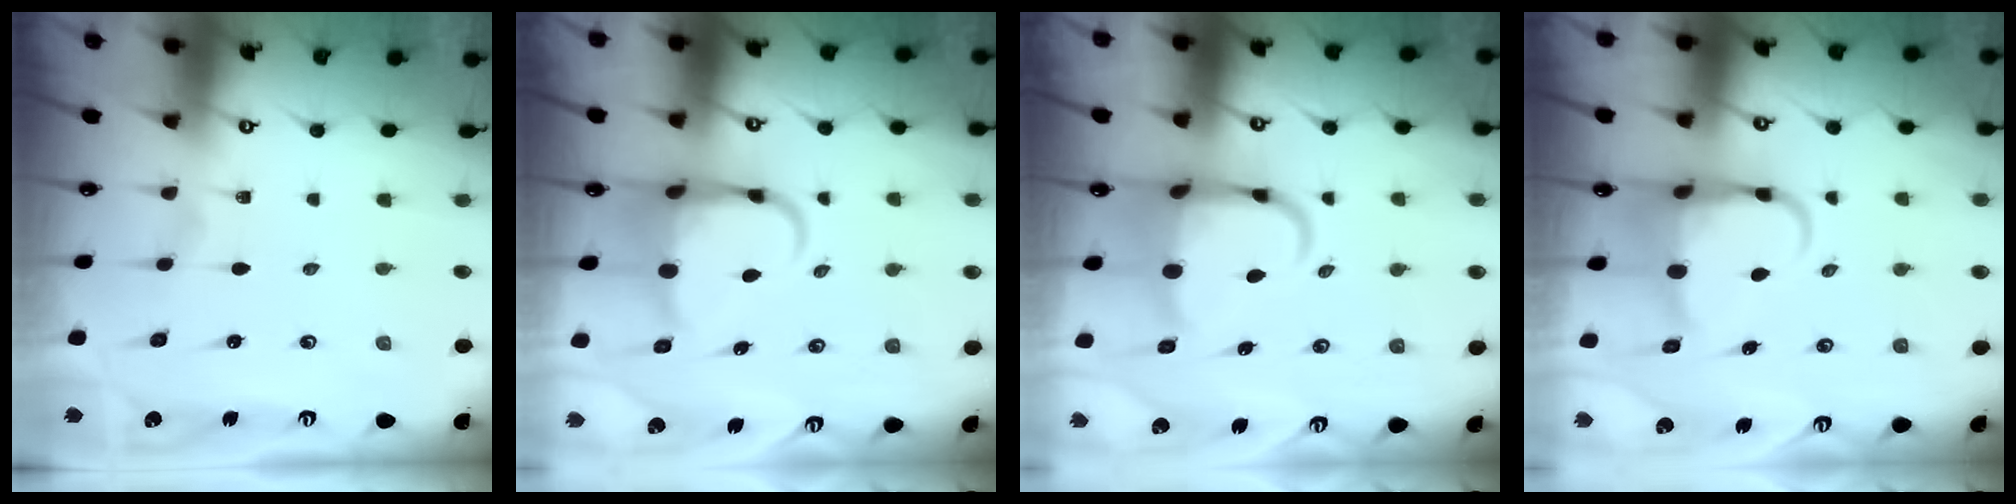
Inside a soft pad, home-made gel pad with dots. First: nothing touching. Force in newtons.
{"total": 7.5, "press": 7.3, "slide": 1.7}
{"total": 8.1, "press": 7.9, "slide": 1.6}
{"total": 6.7, "press": 6.6, "slide": 1.2}